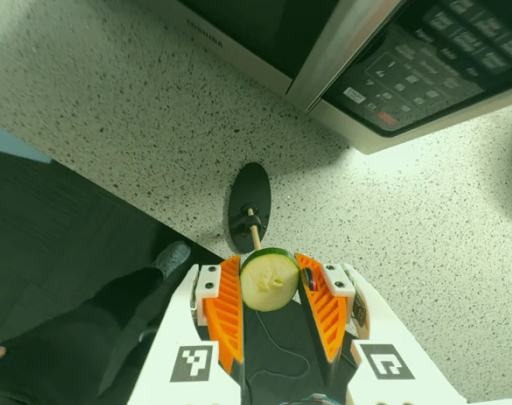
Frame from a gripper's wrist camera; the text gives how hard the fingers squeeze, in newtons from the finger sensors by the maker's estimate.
{"total": 9.4, "left": 9.9, "right": 8.8}